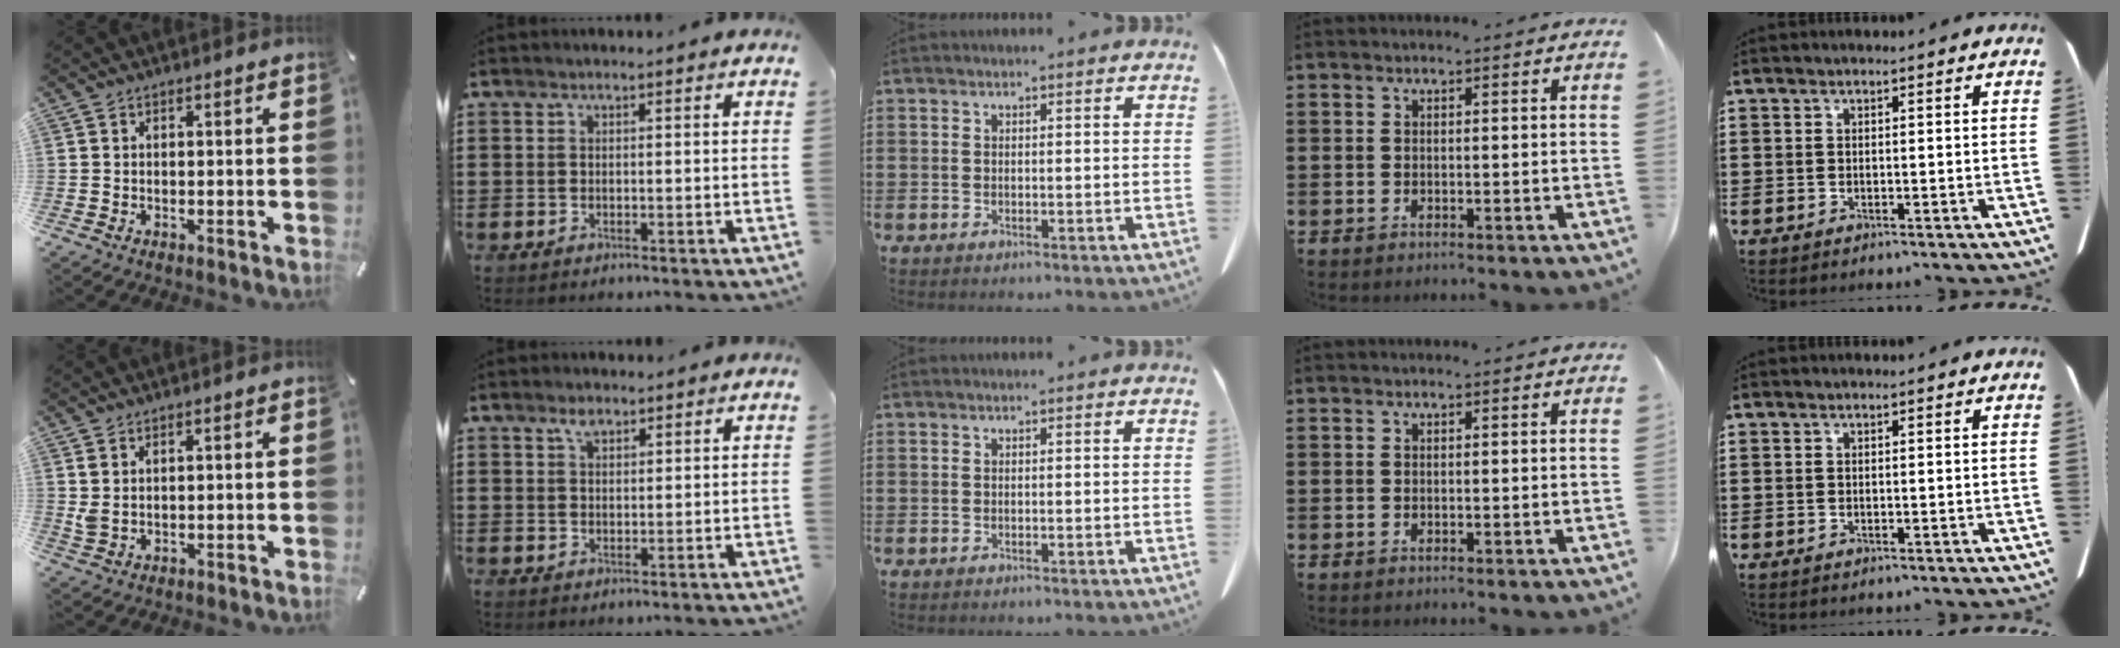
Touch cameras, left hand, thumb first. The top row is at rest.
{"thumb": {"total": 2.2, "force": [1.1, 1.0, 1.6], "torque": [-0.032, 0.001, 0.019]}, "index": {"total": 2.2, "force": [1.6, 1.0, 1.0], "torque": [-0.017, -0.003, 0.030]}}